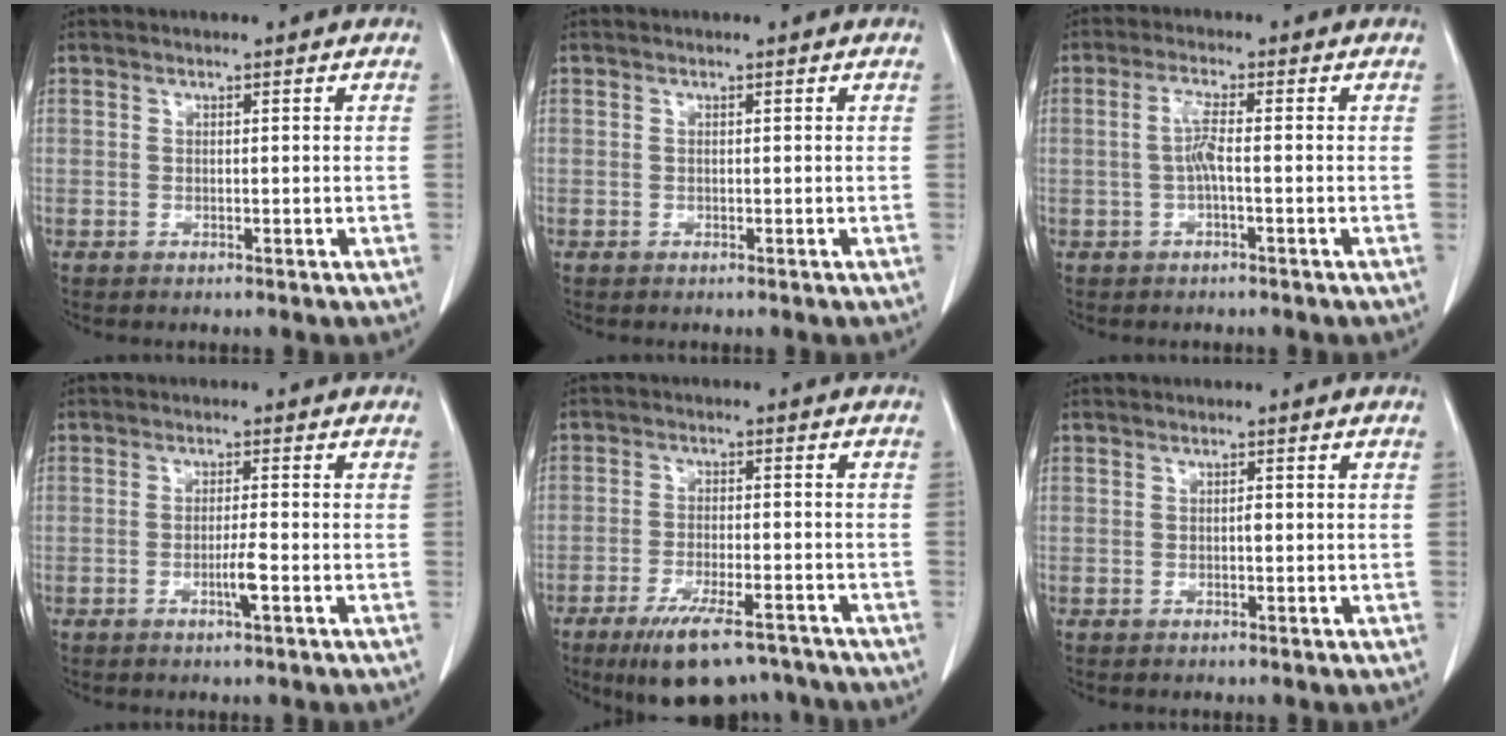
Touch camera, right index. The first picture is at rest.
{"total": 0.0}
{"total": 3.2, "force": [-0.4, 0.1, 3.2], "torque": [-0.066, 0.005, -0.007]}
{"total": 2.8, "force": [-1.1, -0.2, 2.6], "torque": [-0.050, -0.004, -0.021]}
{"total": 11.4, "force": [-9.0, 3.0, 6.2], "torque": [-0.102, -0.010, -0.141]}
{"total": 0.5, "force": [-0.1, 0.1, 0.5], "torque": [-0.009, 0.001, -0.002]}